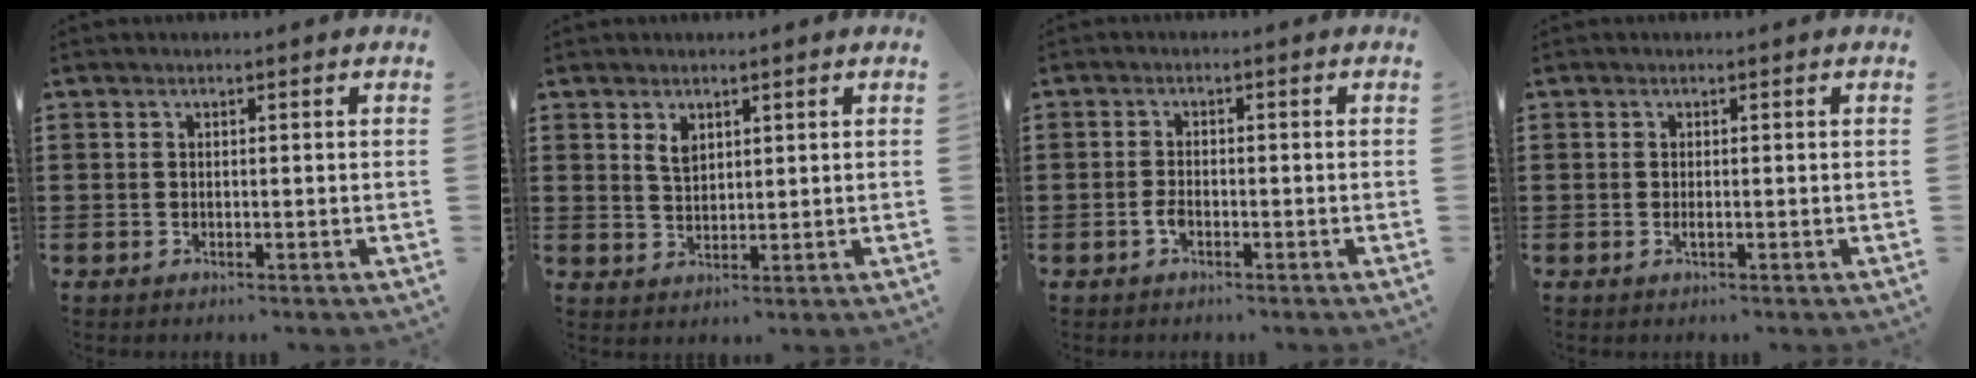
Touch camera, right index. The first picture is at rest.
{"total": 2.5, "force": [1.5, 1.4, 1.4], "torque": [-0.034, 0.003, 0.029]}
{"total": 1.6, "force": [-0.8, 0.7, 1.2], "torque": [-0.033, -0.008, -0.016]}
{"total": 0.7, "force": [-0.2, 0.2, 0.6], "torque": [-0.012, -0.004, -0.002]}